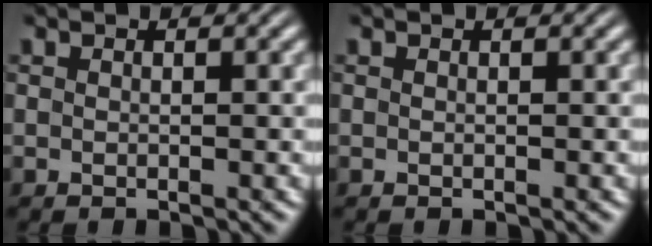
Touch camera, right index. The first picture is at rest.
{"total": 0.0}